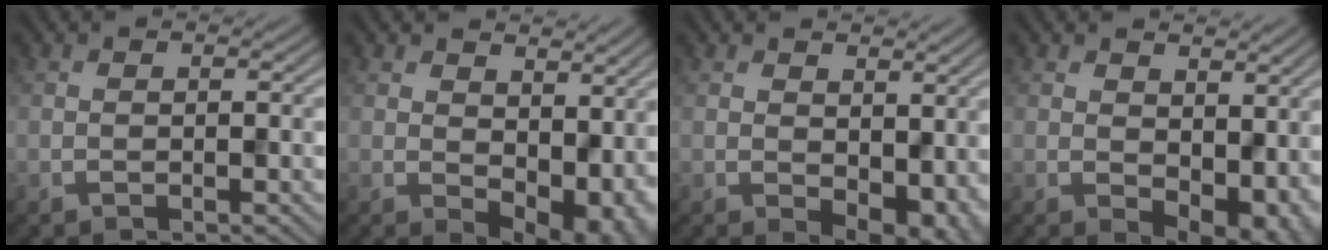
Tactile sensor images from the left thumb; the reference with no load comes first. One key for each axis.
{"total": 10.4, "fx": 1.5, "fy": 6.6, "fz": 7.8, "tx": -0.112, "ty": -0.030, "tz": 0.046}
{"total": 6.7, "fx": 0.2, "fy": 4.3, "fz": 5.1, "tx": -0.072, "ty": -0.025, "tz": 0.014}
{"total": 7.9, "fx": 0.8, "fy": 5.0, "fz": 6.0, "tx": -0.089, "ty": -0.023, "tz": 0.025}